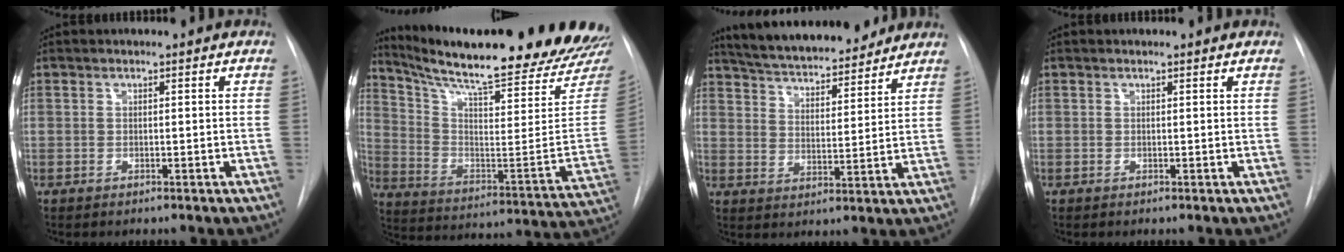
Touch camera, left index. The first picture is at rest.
{"total": 28.1, "force": [23.7, 3.0, 14.8], "torque": [-0.232, -0.090, 0.309]}
{"total": 17.6, "force": [15.7, 3.8, 7.0], "torque": [-0.116, 0.008, 0.234]}
{"total": 0.0}